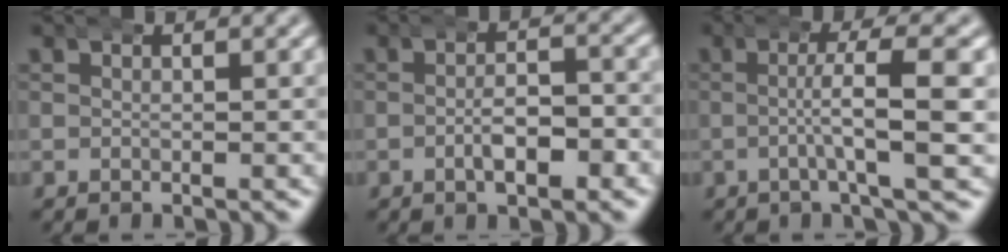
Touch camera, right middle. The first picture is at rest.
{"total": 3.7, "force": [-1.9, 1.4, 2.9], "torque": [-0.034, 0.000, -0.033]}
{"total": 3.7, "force": [-0.2, -0.3, 3.7], "torque": [-0.069, 0.002, -0.007]}